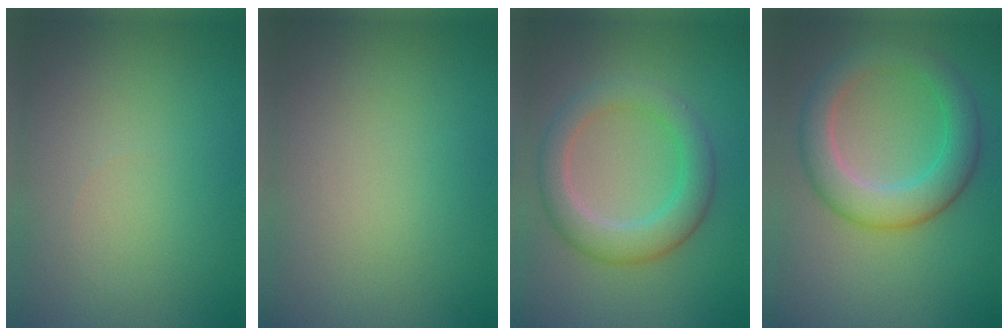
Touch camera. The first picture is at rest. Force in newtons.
{"total": 0.0}
{"total": 4.6, "press": 4.6, "slide": 0.0}
{"total": 5.4, "press": 5.4, "slide": 0.1}